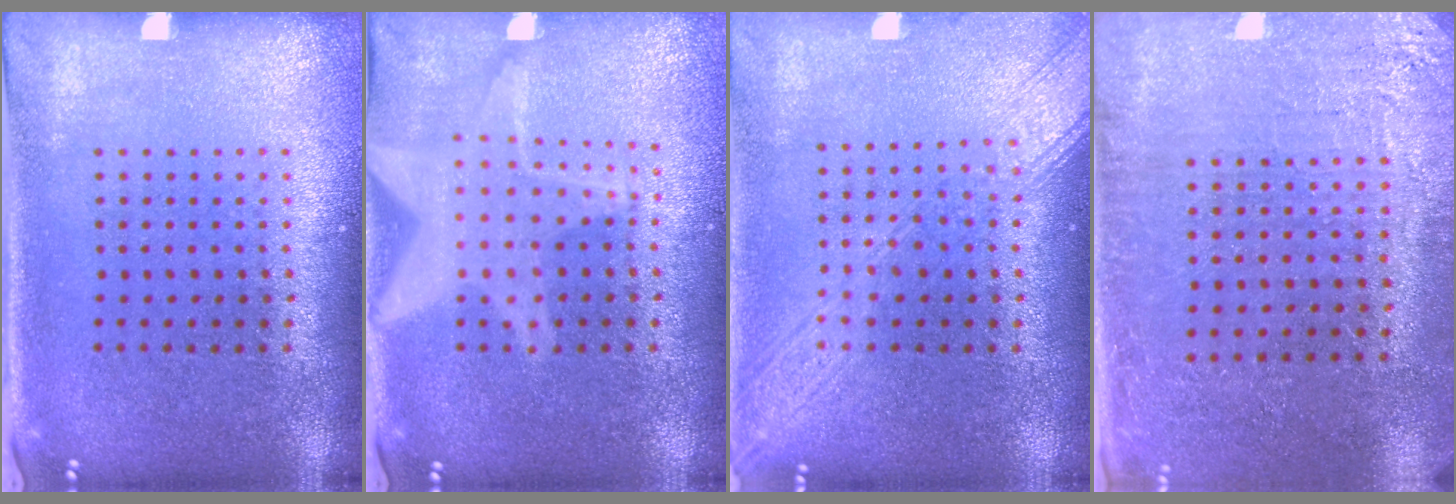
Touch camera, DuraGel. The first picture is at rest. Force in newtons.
{"total": 3.0, "press": 3.0, "slide": 0.3}
{"total": 3.2, "press": 3.2, "slide": 0.5}
{"total": 2.9, "press": 2.8, "slide": 0.5}